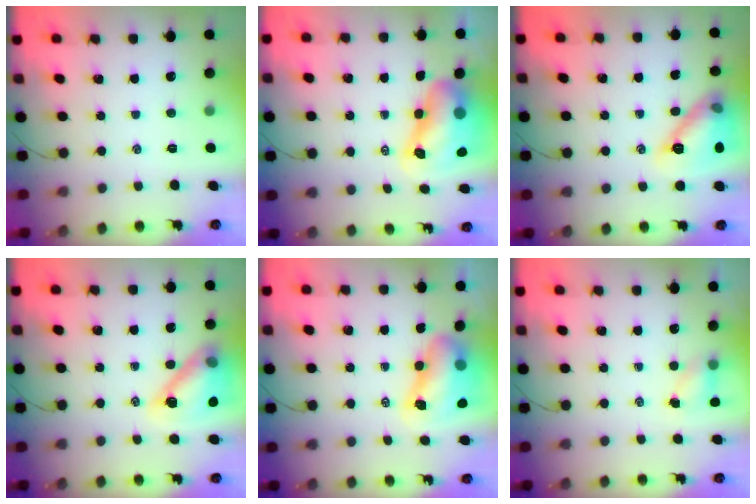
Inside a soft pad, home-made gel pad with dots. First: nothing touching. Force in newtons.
{"total": 11.8, "press": 11.3, "slide": 3.4}
{"total": 13.9, "press": 13.9, "slide": 0.3}
{"total": 14.1, "press": 13.6, "slide": 4.0}
{"total": 10.8, "press": 10.3, "slide": 3.0}
{"total": 4.0, "press": 3.9, "slide": 1.0}